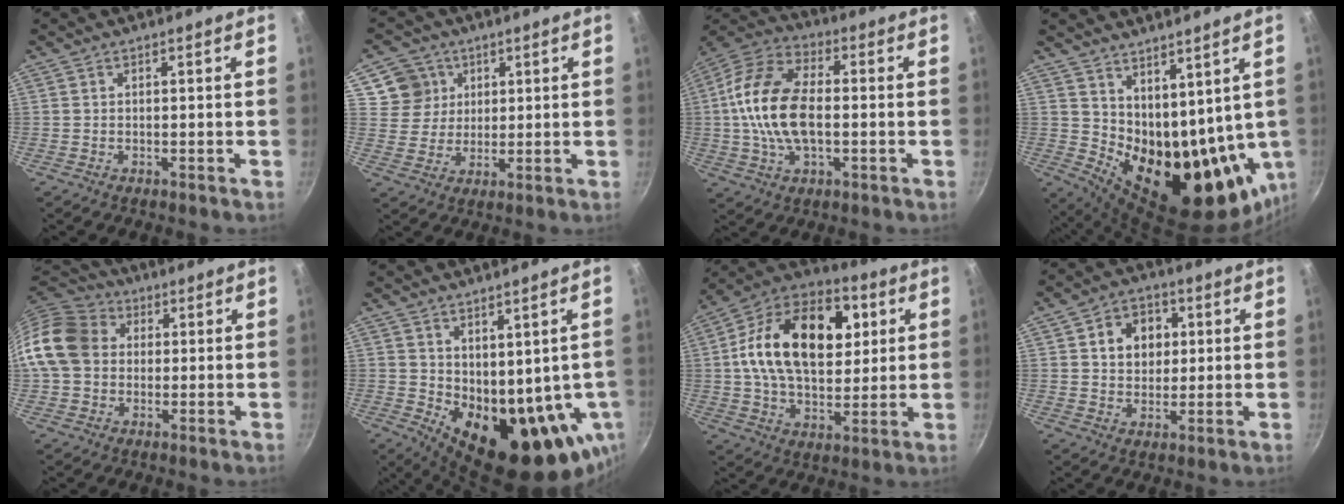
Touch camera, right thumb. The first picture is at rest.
{"total": 7.9, "force": [3.3, 7.1, 1.3], "torque": [0.015, -0.004, 0.058]}
{"total": 17.2, "force": [-0.6, 9.8, 14.1], "torque": [-0.263, 0.032, -0.025]}
{"total": 17.5, "force": [6.6, 9.8, 13.0], "torque": [-0.168, -0.037, 0.144]}
{"total": 14.0, "force": [1.3, 11.4, 7.9], "torque": [-0.129, 0.028, 0.007]}
{"total": 17.7, "force": [-0.5, 10.0, 14.6], "torque": [-0.174, -0.029, 0.025]}
{"total": 24.5, "force": [5.3, 15.4, 18.3], "torque": [-0.280, 0.014, 0.072]}
{"total": 8.8, "force": [2.2, 7.1, 4.7], "torque": [-0.044, 0.003, 0.030]}